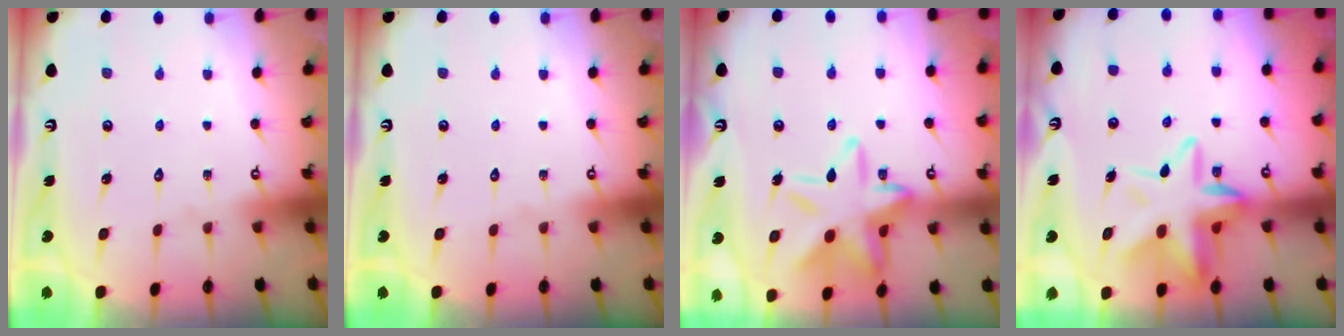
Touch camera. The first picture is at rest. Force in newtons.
{"total": 0.0}
{"total": 17.5, "press": 17.4, "slide": 1.1}
{"total": 13.7, "press": 13.5, "slide": 2.6}